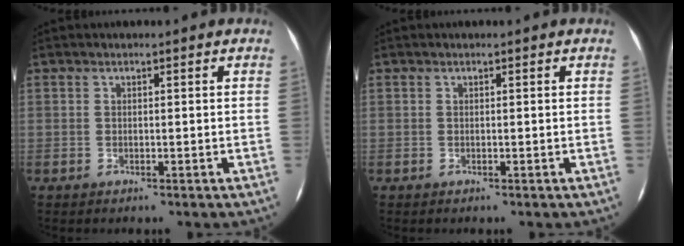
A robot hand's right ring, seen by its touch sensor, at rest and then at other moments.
{"total": 0.0}